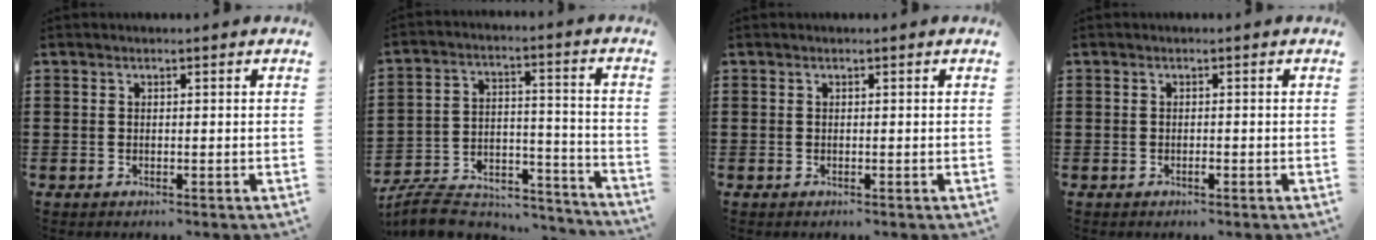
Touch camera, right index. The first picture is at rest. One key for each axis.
{"total": 8.2, "fx": -7.6, "fy": 2.2, "fz": 2.4, "tx": -0.047, "ty": 0.015, "tz": -0.145}
{"total": 0.0}
{"total": 0.7, "fx": -0.4, "fy": 0.1, "fz": 0.6, "tx": -0.013, "ty": -0.004, "tz": -0.006}